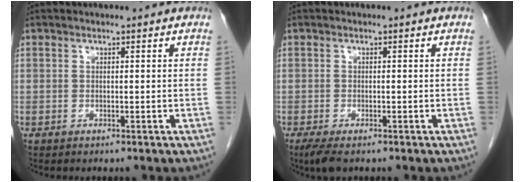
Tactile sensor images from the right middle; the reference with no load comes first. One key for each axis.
{"total": 2.9, "fx": -2.0, "fy": 0.8, "fz": 1.9, "tx": -0.039, "ty": -0.009, "tz": -0.032}